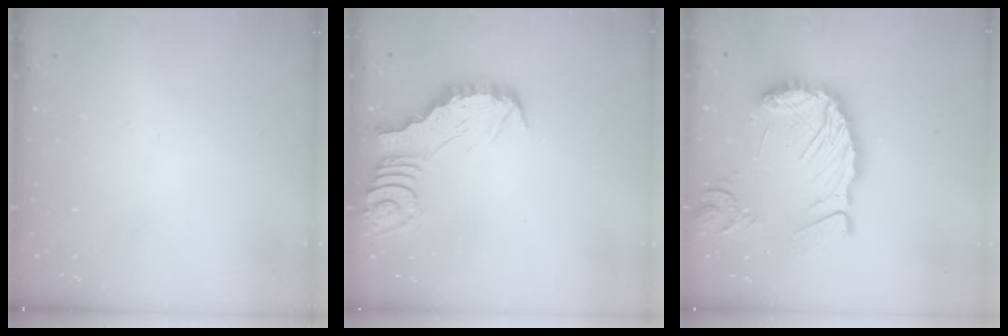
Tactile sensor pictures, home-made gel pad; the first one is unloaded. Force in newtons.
{"total": 3.0, "press": 2.9, "slide": 0.3}
{"total": 13.1, "press": 13.0, "slide": 1.6}